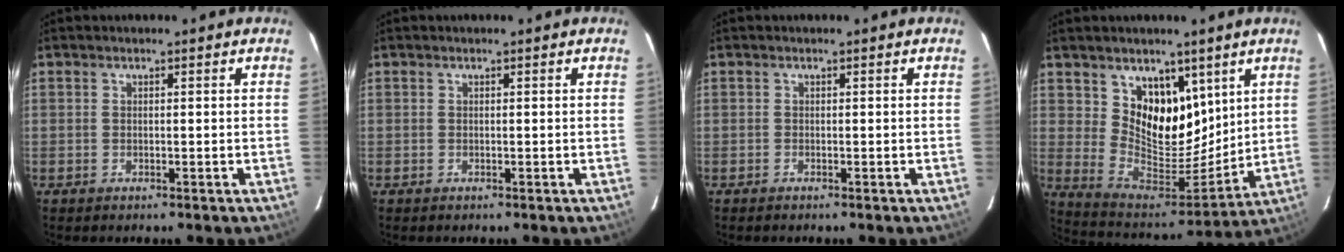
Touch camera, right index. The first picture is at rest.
{"total": 0.0}
{"total": 0.0}
{"total": 13.7, "force": [7.5, 9.3, 6.8], "torque": [-0.119, -0.029, 0.147]}